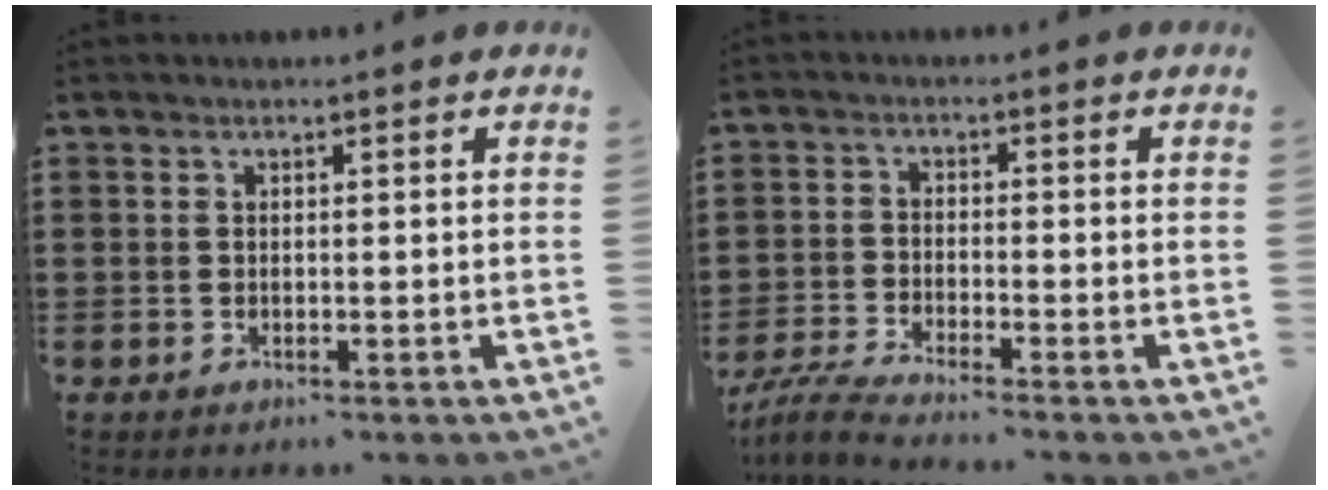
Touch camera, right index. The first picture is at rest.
{"total": 3.8, "force": [-3.6, -0.2, 1.3], "torque": [-0.046, -0.013, -0.076]}